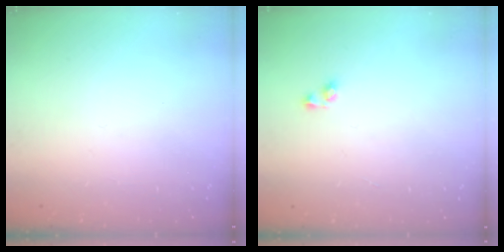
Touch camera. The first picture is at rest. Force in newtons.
{"total": 2.9, "press": 2.9, "slide": 0.2}